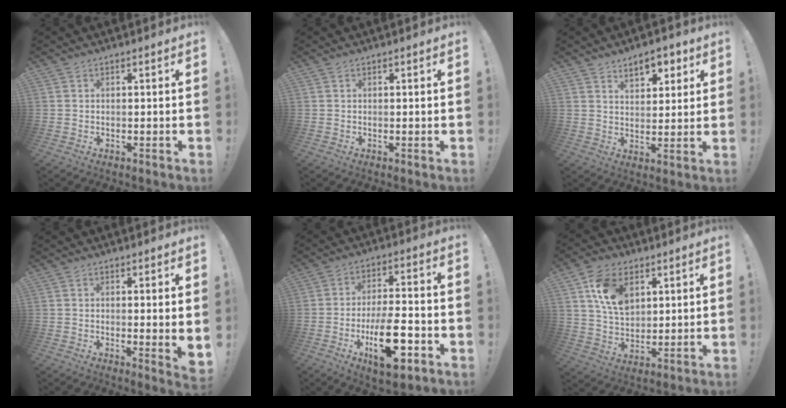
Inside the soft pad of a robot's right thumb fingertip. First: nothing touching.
{"total": 0.0}
{"total": 8.2, "force": [5.0, 4.5, 4.7], "torque": [-0.058, -0.020, 0.089]}
{"total": 3.9, "force": [0.9, 0.4, 3.8], "torque": [-0.036, -0.018, 0.017]}
{"total": 16.3, "force": [-6.2, 6.2, 13.8], "torque": [-0.227, 0.023, -0.096]}
{"total": 12.7, "force": [5.5, 8.6, 7.7], "torque": [-0.128, -0.012, 0.105]}